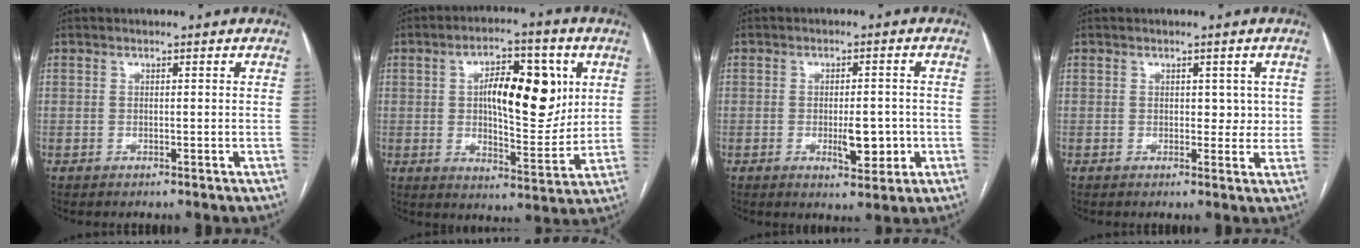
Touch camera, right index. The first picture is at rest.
{"total": 13.8, "force": [3.2, 5.2, 12.4], "torque": [-0.189, 0.017, 0.053]}
{"total": 5.5, "force": [-1.4, 2.0, 5.0], "torque": [-0.072, -0.002, -0.013]}
{"total": 2.9, "force": [0.6, 2.0, 2.0], "torque": [-0.014, 0.002, 0.006]}